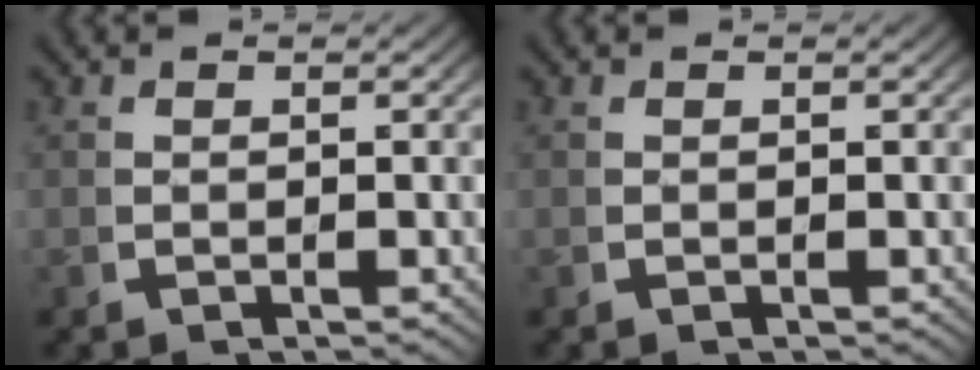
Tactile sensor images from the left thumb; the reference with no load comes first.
{"total": 0.0}